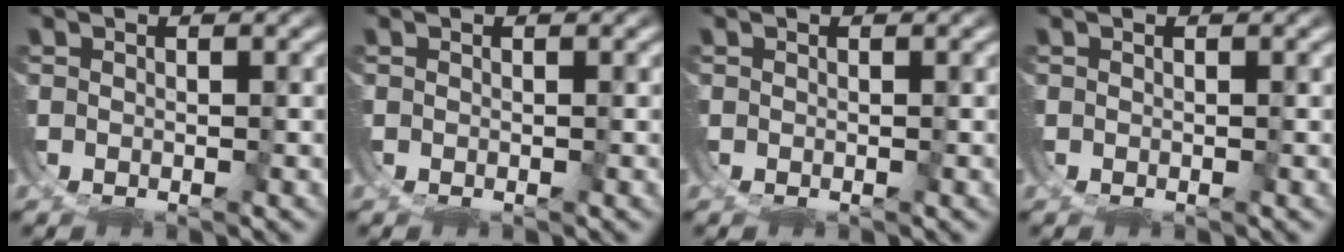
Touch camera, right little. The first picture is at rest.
{"total": 0.0}
{"total": 0.0}
{"total": 0.0}